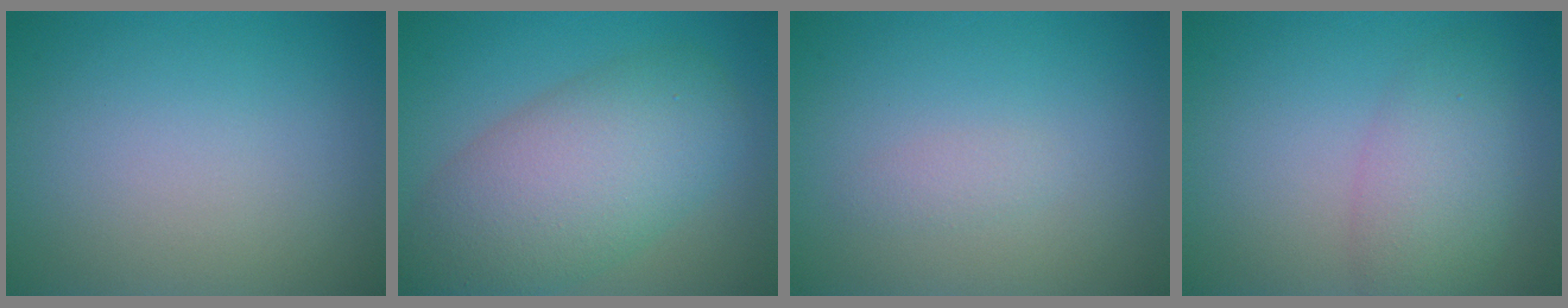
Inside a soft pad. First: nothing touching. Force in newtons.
{"total": 8.9, "press": 8.9, "slide": 0.4}
{"total": 0.9, "press": 0.9, "slide": 0.1}
{"total": 4.0, "press": 4.0, "slide": 0.2}